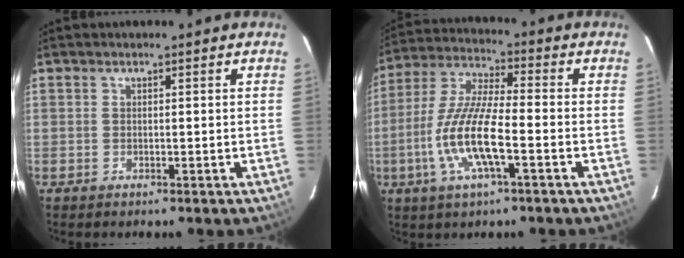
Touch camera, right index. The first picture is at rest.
{"total": 13.2, "force": [-4.2, 2.7, 12.2], "torque": [-0.256, -0.005, -0.084]}